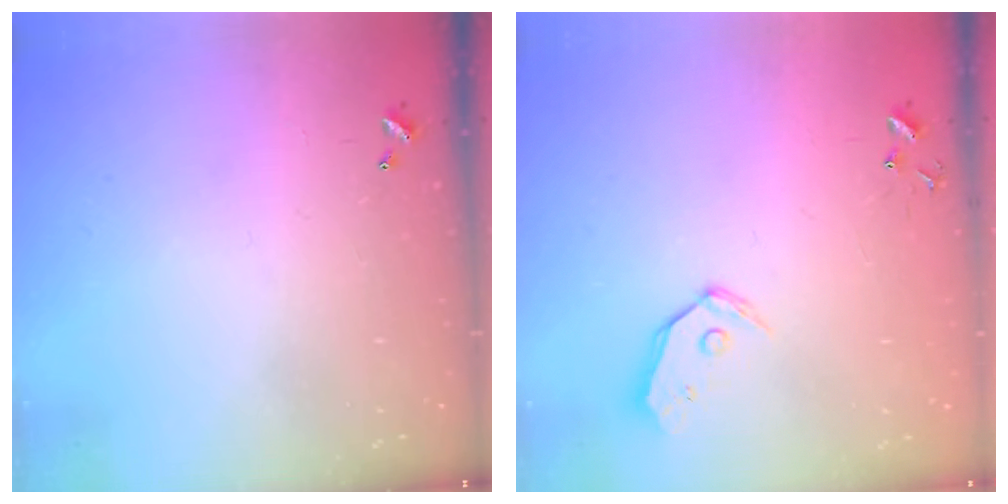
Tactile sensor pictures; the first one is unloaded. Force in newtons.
{"total": 7.7, "press": 7.6, "slide": 0.9}